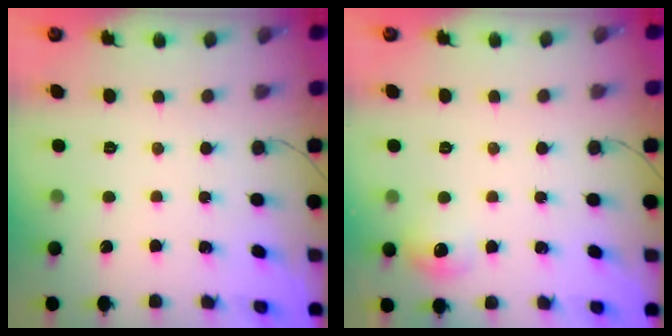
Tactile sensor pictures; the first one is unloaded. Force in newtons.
{"total": 6.8, "press": 6.6, "slide": 1.7}